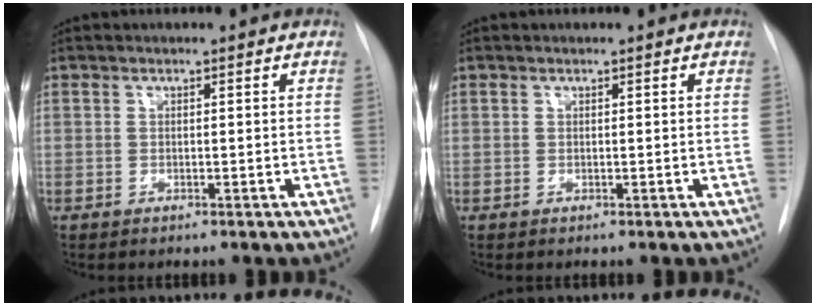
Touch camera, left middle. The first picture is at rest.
{"total": 0.0}